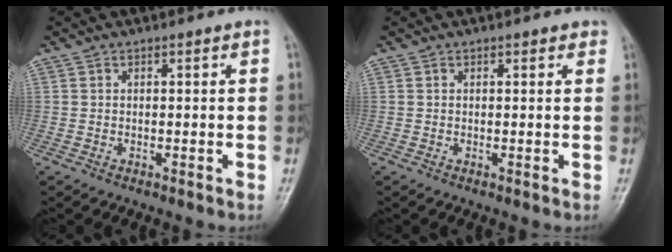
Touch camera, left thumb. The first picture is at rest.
{"total": 1.0, "force": [0.7, 0.5, 0.5], "torque": [0.001, -0.002, 0.003]}